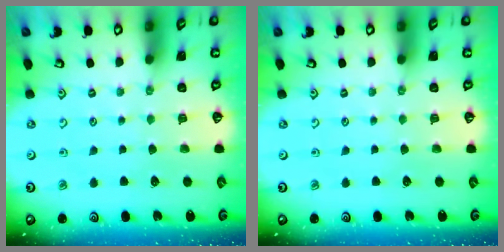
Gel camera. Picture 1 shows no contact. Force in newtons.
{"total": 0.0}